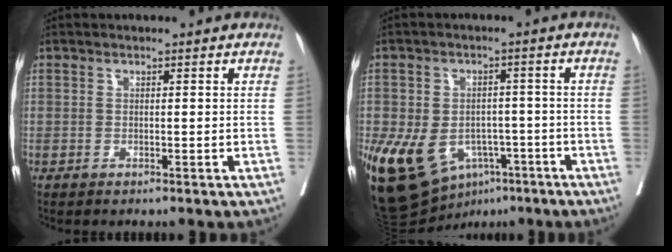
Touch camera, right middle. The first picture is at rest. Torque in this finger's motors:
{"motor_torque": [0.42, -0.23, 1.05, 0.21]}